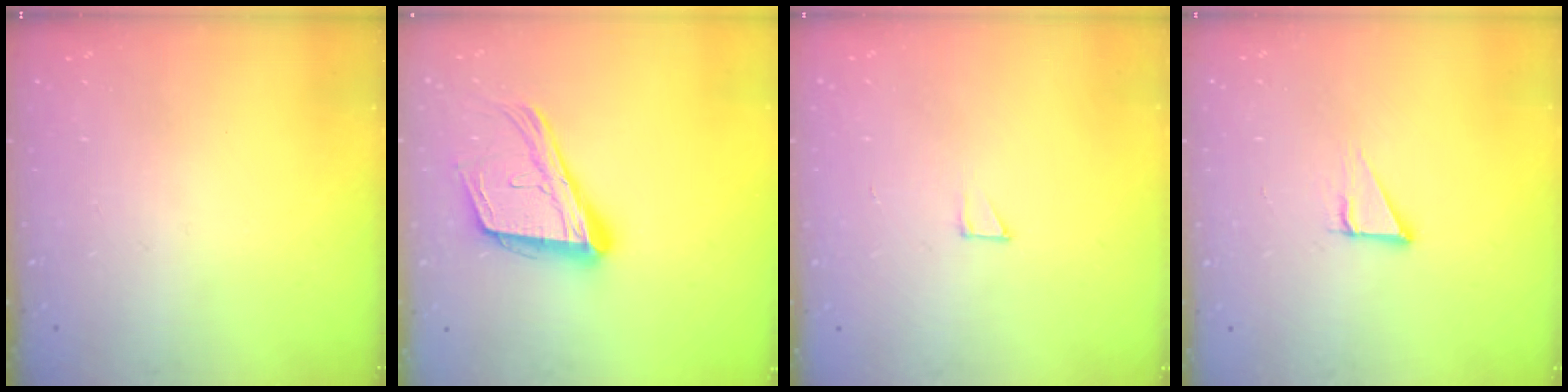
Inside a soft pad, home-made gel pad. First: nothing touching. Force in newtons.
{"total": 17.9, "press": 17.3, "slide": 4.5}
{"total": 2.1, "press": 2.1, "slide": 0.1}
{"total": 2.9, "press": 2.9, "slide": 0.1}